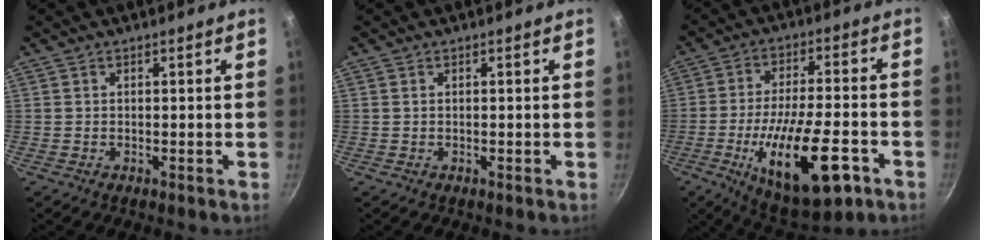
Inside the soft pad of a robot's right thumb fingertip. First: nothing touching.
{"total": 0.0}
{"total": 20.1, "force": [-7.7, 7.2, 17.1], "torque": [-0.267, 0.020, -0.118]}